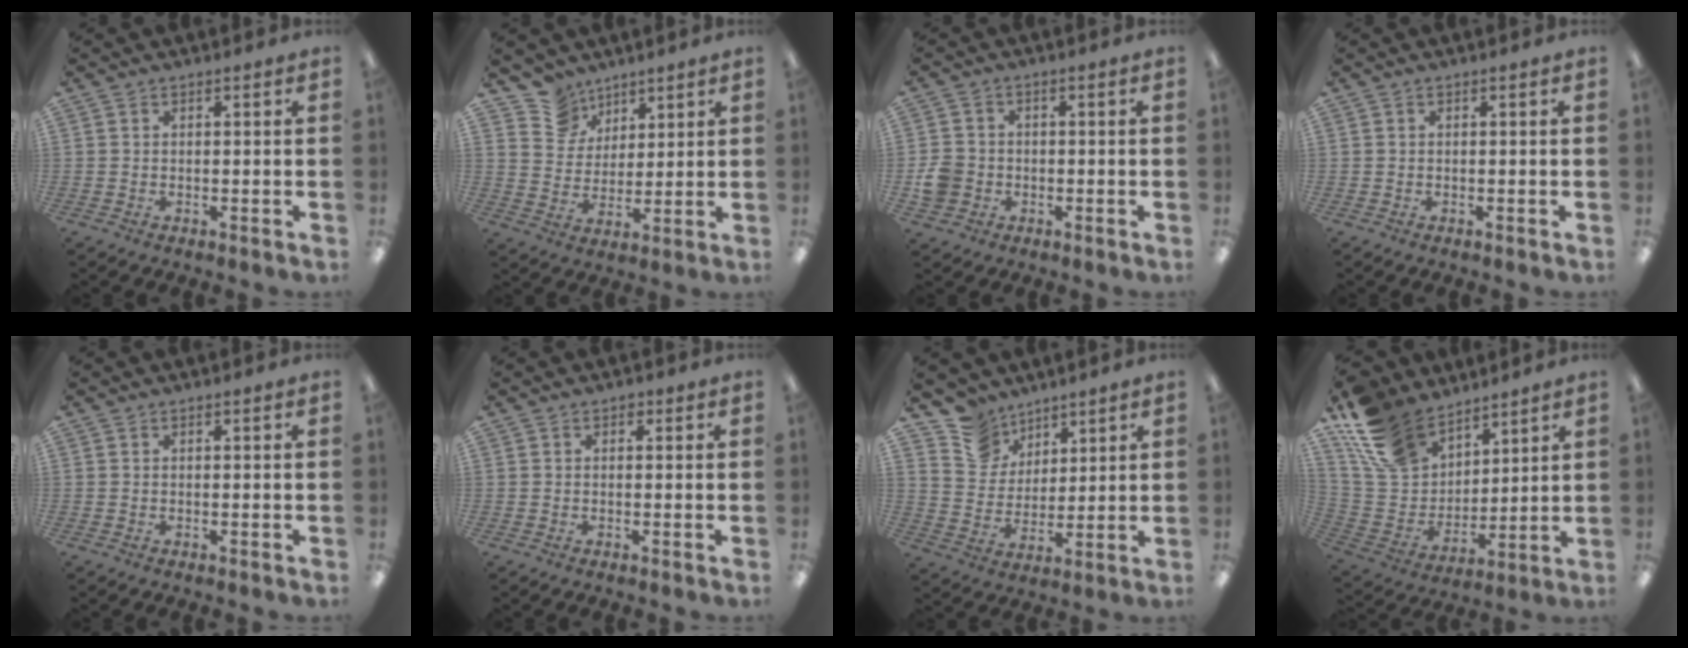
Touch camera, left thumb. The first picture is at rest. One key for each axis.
{"total": 9.5, "fx": 7.0, "fy": 6.3, "fz": 0.6, "tx": -0.032, "ty": -0.046, "tz": 0.138}
{"total": 5.6, "fx": -1.3, "fy": 5.0, "fz": 2.0, "tx": -0.041, "ty": 0.009, "tz": -0.024}
{"total": 0.0}
{"total": 0.0}
{"total": 0.8, "fx": 0.2, "fy": 0.7, "fz": 0.4, "tx": 0.000, "ty": 0.000, "tz": 0.002}
{"total": 10.7, "fx": 8.5, "fy": 6.5, "fz": 1.0, "tx": -0.036, "ty": -0.060, "tz": 0.167}
{"total": 17.3, "fx": 12.4, "fy": 10.3, "fz": 6.4, "tx": -0.148, "ty": -0.066, "tz": 0.242}